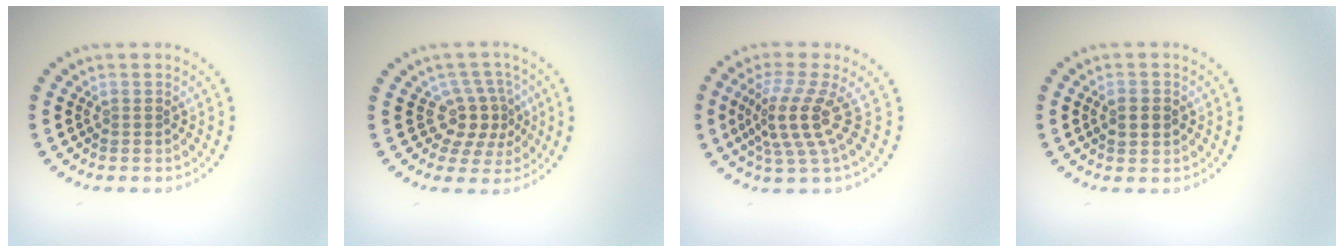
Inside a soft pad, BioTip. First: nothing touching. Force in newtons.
{"total": 3.3, "press": 2.5, "slide": 2.1}
{"total": 4.1, "press": 2.8, "slide": 2.9}
{"total": 1.8, "press": 1.8, "slide": 0.3}